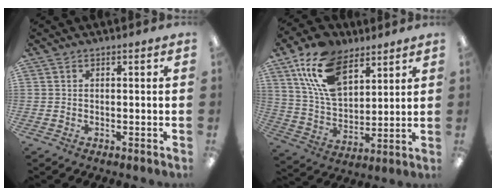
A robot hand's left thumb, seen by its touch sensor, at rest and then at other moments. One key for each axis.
{"total": 17.5, "fx": 10.1, "fy": 9.8, "fz": 10.4, "tx": -0.220, "ty": -0.027, "tz": 0.187}